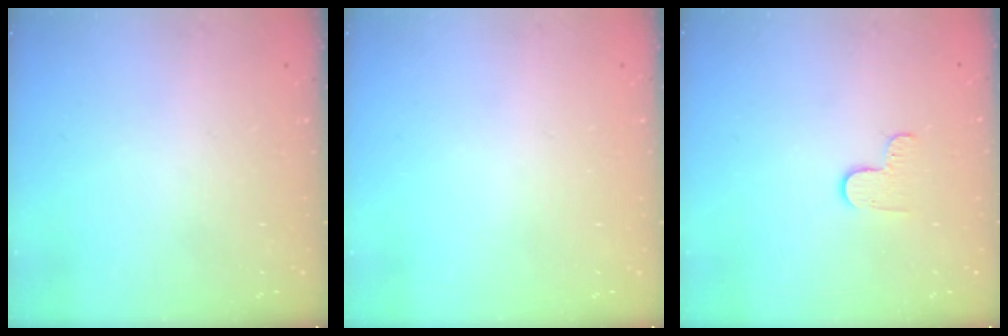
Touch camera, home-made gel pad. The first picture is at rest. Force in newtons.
{"total": 0.0}
{"total": 4.2, "press": 4.2, "slide": 0.5}